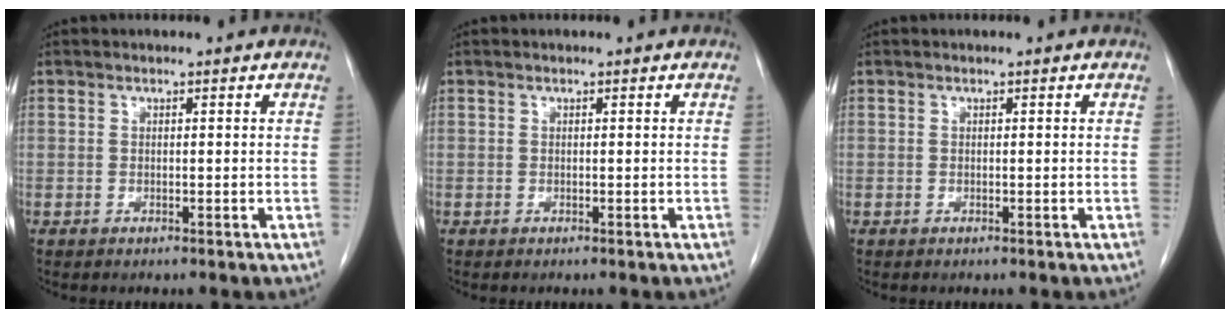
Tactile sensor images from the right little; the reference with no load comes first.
{"total": 0.0}
{"total": 0.0}